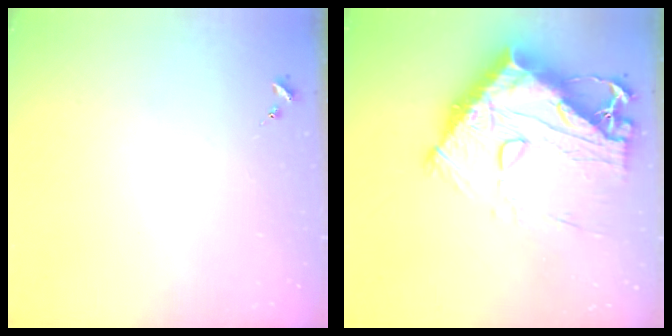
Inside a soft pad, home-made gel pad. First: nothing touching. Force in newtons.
{"total": 23.2, "press": 23.1, "slide": 2.2}